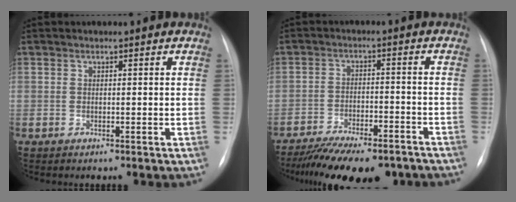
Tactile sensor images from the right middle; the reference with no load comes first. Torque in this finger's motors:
{"motor_torque": [1.07, -1.07, 0.41, 0.14]}